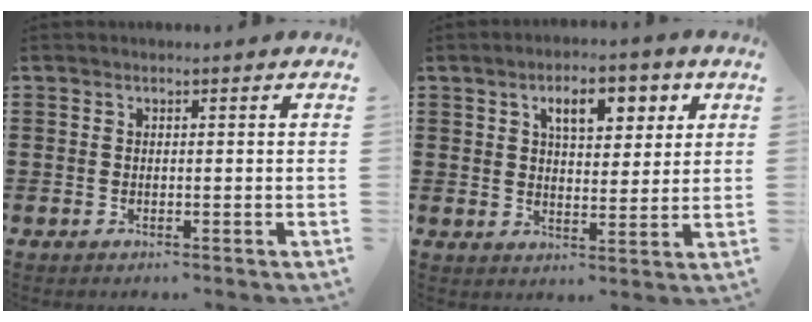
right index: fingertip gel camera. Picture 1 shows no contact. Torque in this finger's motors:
{"motor_torque": [0.57, 0.42, 0.64, 0.11]}